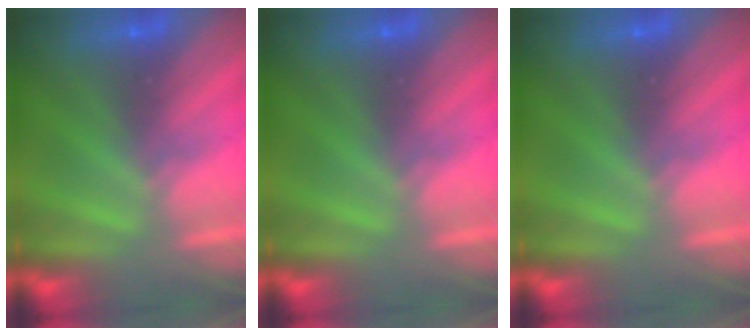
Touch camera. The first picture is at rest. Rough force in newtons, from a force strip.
{"total": 0.0}
{"total": 0.0}